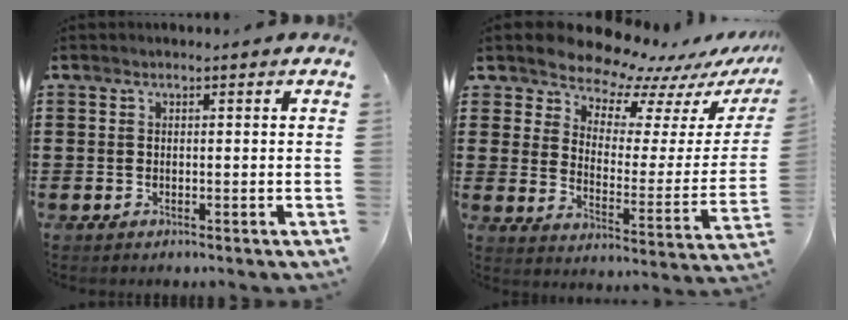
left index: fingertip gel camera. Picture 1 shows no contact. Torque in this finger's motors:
{"motor_torque": [2.14, 0.00, 0.34, 0.04]}